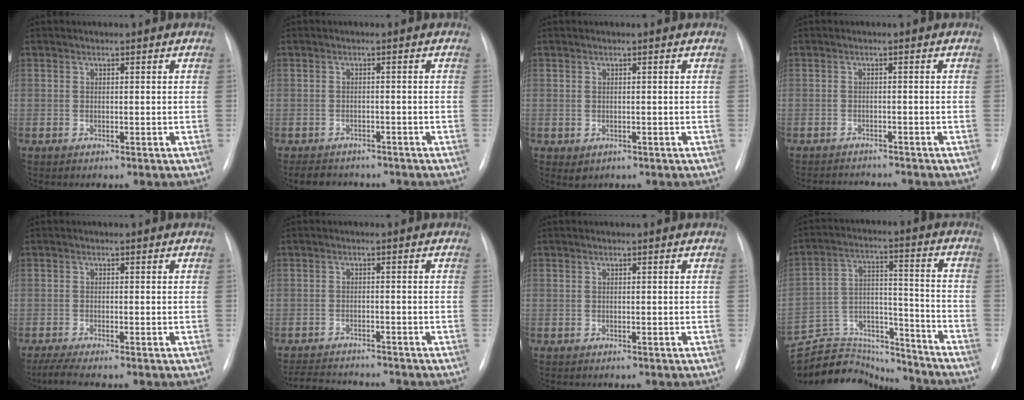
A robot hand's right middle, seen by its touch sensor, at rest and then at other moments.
{"total": 5.7, "force": [-5.0, 2.5, 1.4], "torque": [-0.022, -0.002, -0.065]}
{"total": 1.1, "force": [-0.3, 1.0, 0.4], "torque": [-0.009, 0.000, 0.004]}
{"total": 4.6, "force": [-4.5, 0.1, 0.7], "torque": [-0.007, -0.008, -0.067]}
{"total": 3.1, "force": [-2.5, -0.1, 1.9], "torque": [-0.041, -0.009, -0.047]}
{"total": 7.6, "force": [-7.3, 0.9, 2.0], "torque": [-0.033, -0.004, -0.112]}
{"total": 0.0}
{"total": 19.0, "force": [-18.5, 3.8, 2.3], "torque": [-0.054, 0.046, -0.286]}